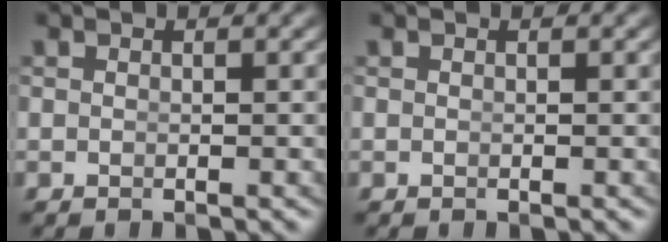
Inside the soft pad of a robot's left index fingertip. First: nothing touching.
{"total": 0.0}